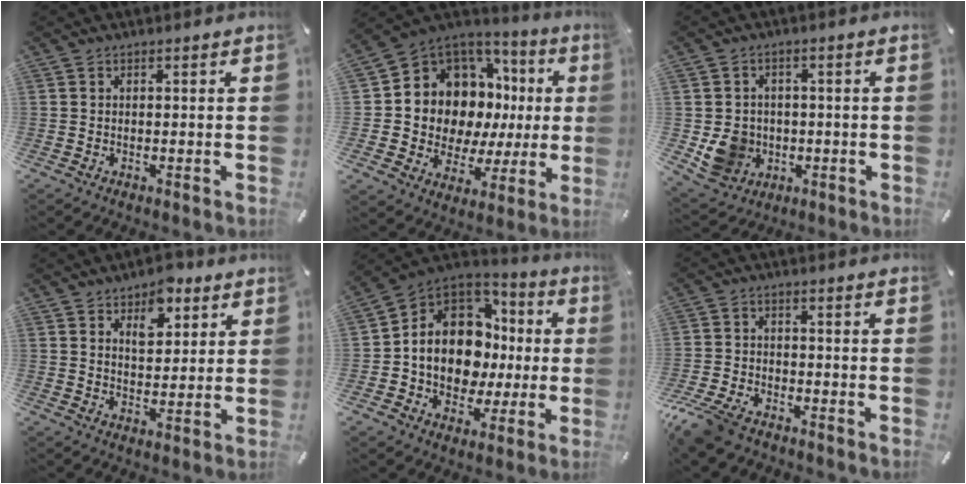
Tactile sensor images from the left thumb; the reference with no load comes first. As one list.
[{"total": 11.2, "force": [3.9, 9.4, 4.9], "torque": [-0.090, -0.073, 0.080]}, {"total": 8.5, "force": [-0.9, 8.2, 2.2], "torque": [-0.057, 0.002, -0.012]}, {"total": 7.6, "force": [4.4, 5.0, 3.7], "torque": [-0.034, -0.016, 0.071]}, {"total": 13.8, "force": [1.1, 11.4, 7.6], "torque": [-0.148, -0.019, 0.026]}, {"total": 7.3, "force": [-5.8, 3.4, 2.8], "torque": [-0.074, 0.018, -0.115]}]